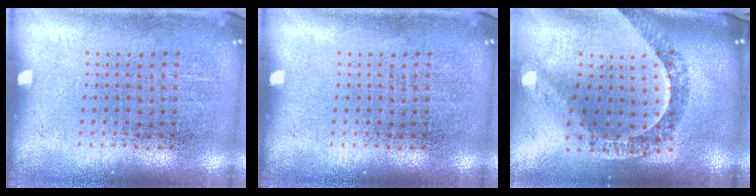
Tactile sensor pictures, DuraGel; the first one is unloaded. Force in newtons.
{"total": 0.0}
{"total": 1.7, "press": 1.5, "slide": 0.9}